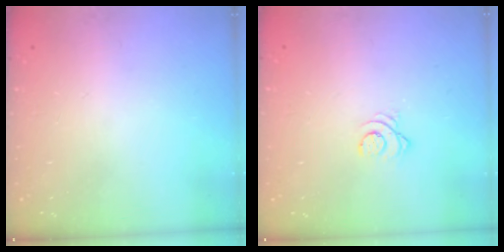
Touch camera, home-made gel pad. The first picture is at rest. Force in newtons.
{"total": 2.5, "press": 2.5, "slide": 0.2}